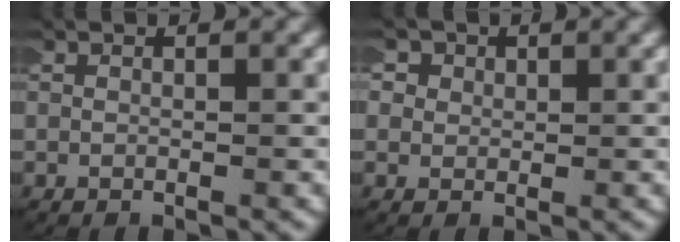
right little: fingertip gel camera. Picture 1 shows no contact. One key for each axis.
{"total": 3.6, "fx": 0.6, "fy": 3.4, "fz": 1.2, "tx": -0.044, "ty": 0.001, "tz": -0.001}